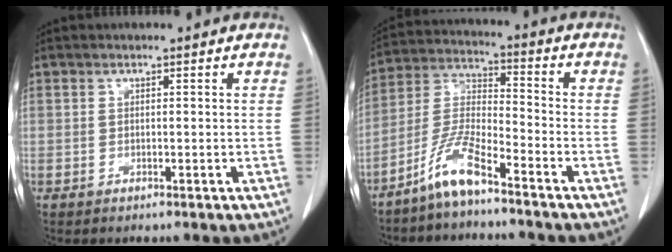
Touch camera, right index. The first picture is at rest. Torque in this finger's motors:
{"motor_torque": [0.70, -0.65, 0.14, 0.06]}